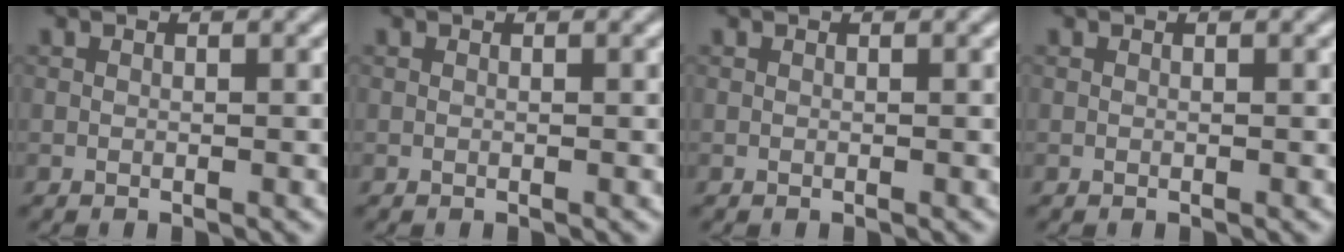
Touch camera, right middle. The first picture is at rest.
{"total": 0.0}
{"total": 0.0}
{"total": 0.0}